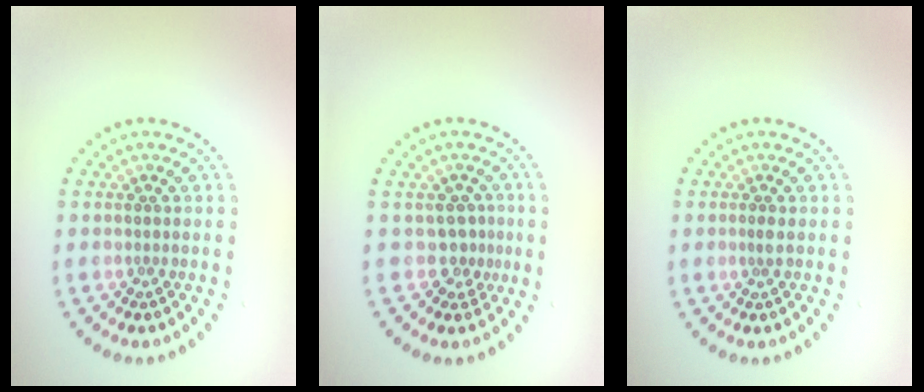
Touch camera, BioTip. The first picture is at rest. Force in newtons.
{"total": 2.2, "press": 1.4, "slide": 1.6}
{"total": 0.7, "press": 0.5, "slide": 0.4}